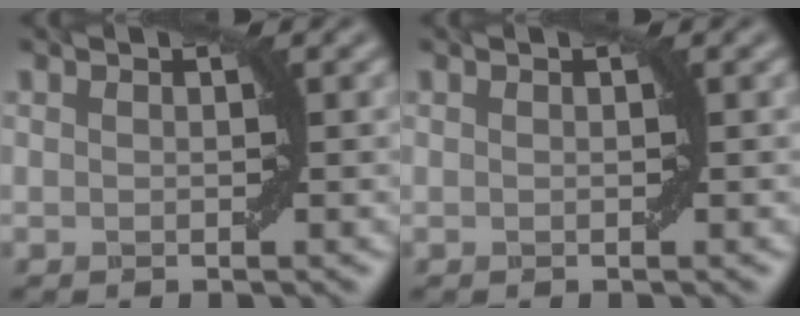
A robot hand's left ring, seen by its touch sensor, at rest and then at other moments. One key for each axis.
{"total": 0.0}